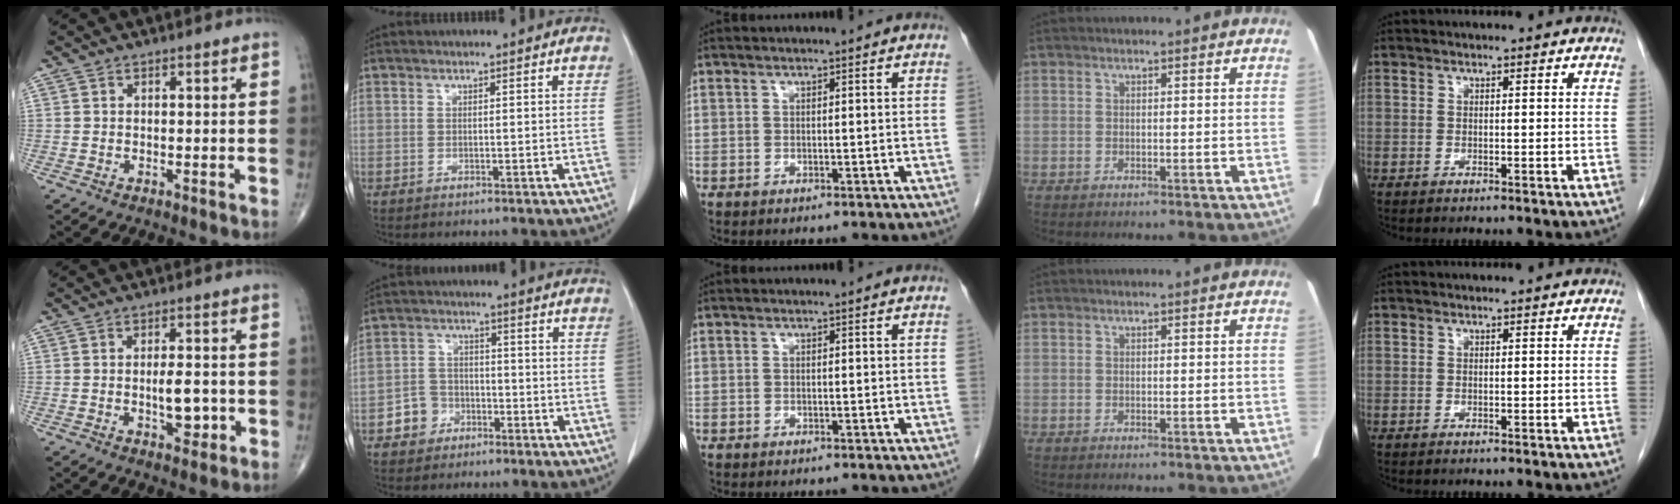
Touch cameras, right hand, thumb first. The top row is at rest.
{"thumb": {"total": 5.2, "force": [-0.8, 2.4, 4.5], "torque": [-0.058, 0.000, -0.009]}, "index": {"total": 4.8, "force": [-2.5, 4.1, 0.7], "torque": [-0.008, 0.019, -0.044]}}